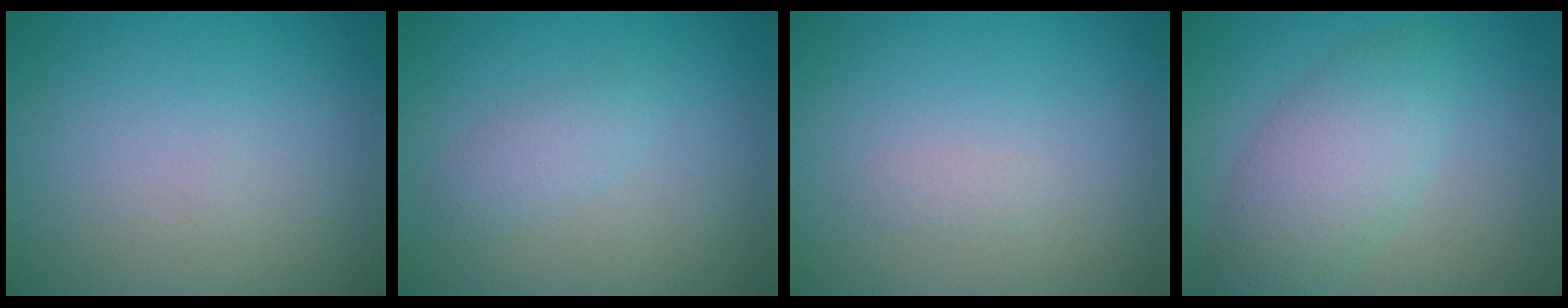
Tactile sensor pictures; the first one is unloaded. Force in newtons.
{"total": 1.6, "press": 1.6, "slide": 0.1}
{"total": 0.6, "press": 0.6, "slide": 0.0}
{"total": 5.2, "press": 5.2, "slide": 0.2}